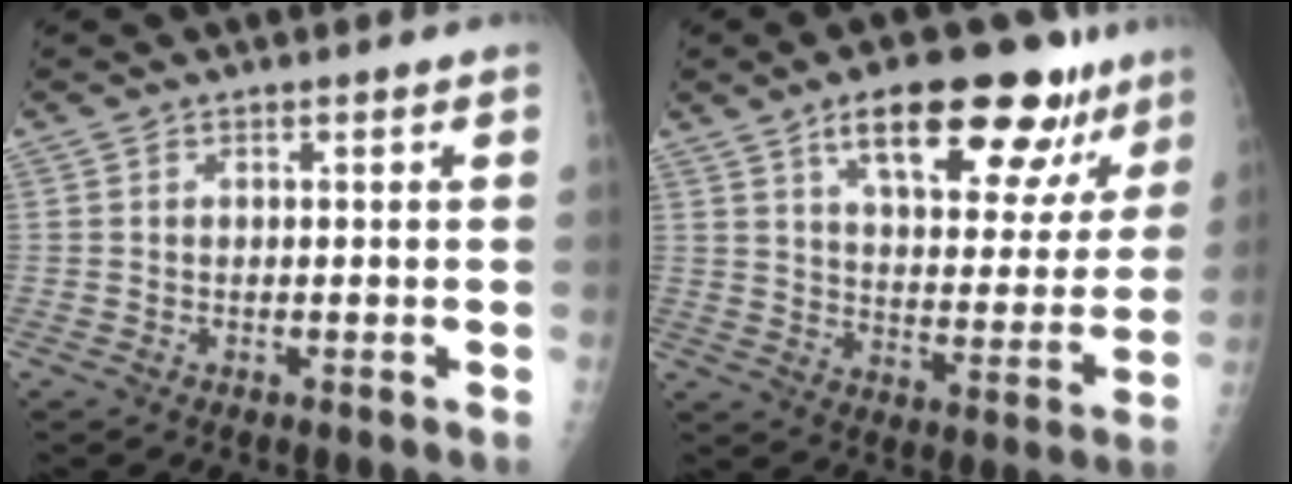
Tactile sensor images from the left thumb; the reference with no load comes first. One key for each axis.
{"total": 21.0, "fx": 12.9, "fy": 8.5, "fz": 14.3, "tx": -0.154, "ty": -0.037, "tz": 0.193}